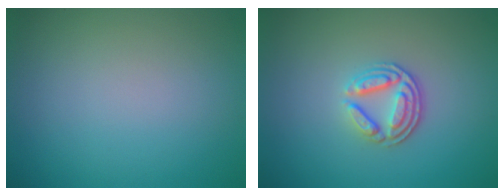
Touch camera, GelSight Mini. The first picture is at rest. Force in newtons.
{"total": 3.4, "press": 2.7, "slide": 2.1}